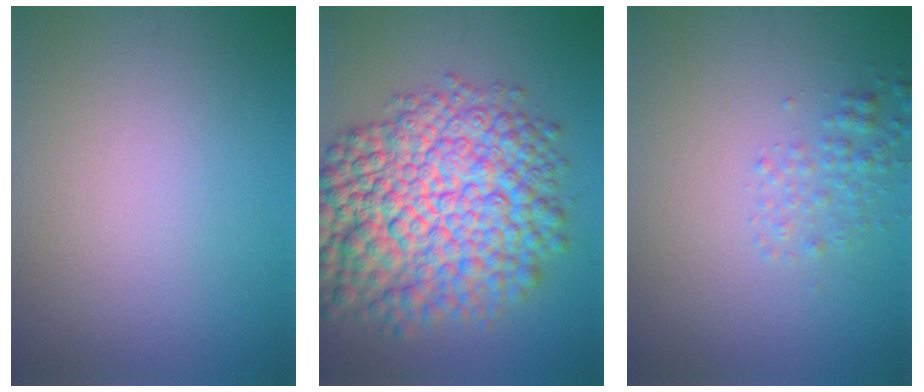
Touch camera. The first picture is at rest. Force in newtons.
{"total": 13.6, "press": 13.6, "slide": 0.3}
{"total": 1.8, "press": 1.8, "slide": 0.1}